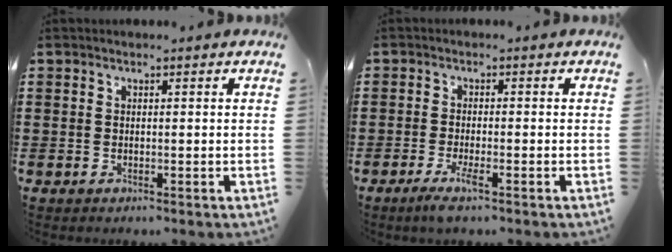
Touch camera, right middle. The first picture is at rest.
{"total": 2.9, "force": [-1.5, 0.1, 2.5], "torque": [-0.056, -0.013, -0.030]}